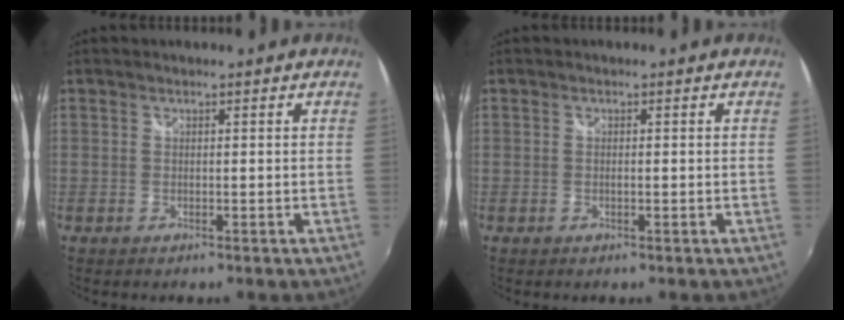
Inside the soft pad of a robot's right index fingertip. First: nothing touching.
{"total": 0.6, "force": [-0.1, 0.0, 0.6], "torque": [-0.013, 0.000, -0.003]}